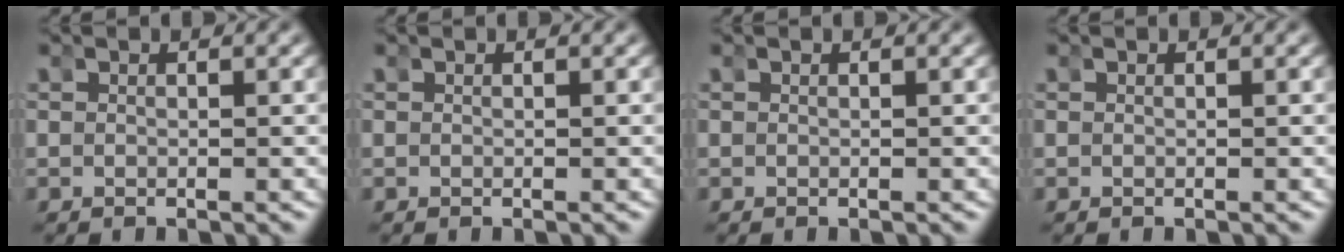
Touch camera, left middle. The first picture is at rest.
{"total": 0.0}
{"total": 0.0}
{"total": 0.0}